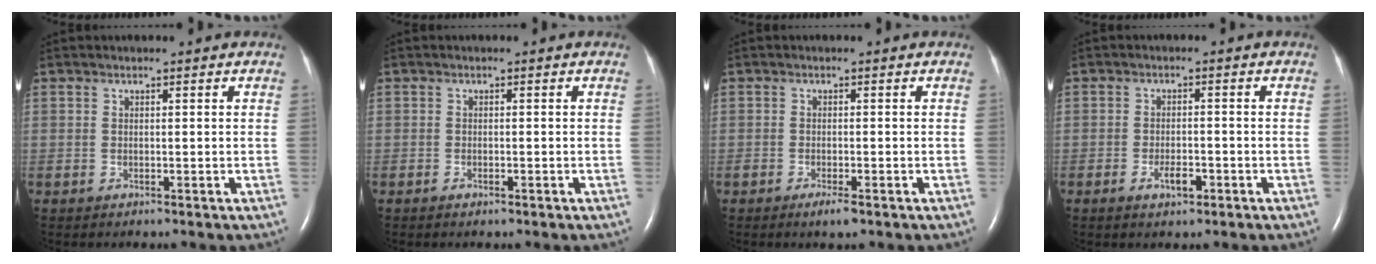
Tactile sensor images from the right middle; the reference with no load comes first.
{"total": 0.8, "force": [-0.5, 0.3, 0.5], "torque": [-0.013, -0.001, -0.005]}
{"total": 2.0, "force": [-1.3, 0.3, 1.5], "torque": [-0.030, -0.004, -0.022]}
{"total": 2.9, "force": [-1.5, 1.1, 2.2], "torque": [-0.044, 0.002, -0.025]}